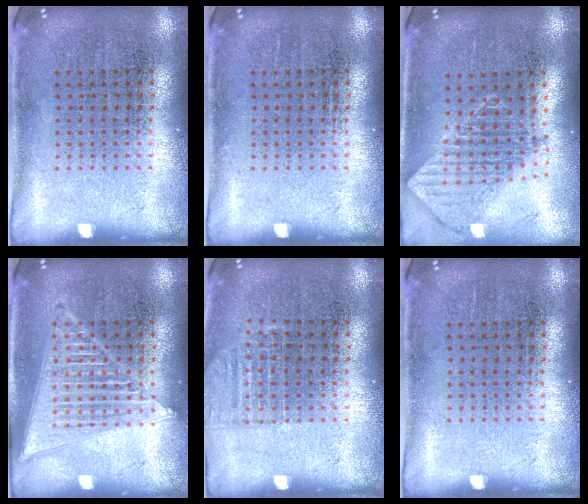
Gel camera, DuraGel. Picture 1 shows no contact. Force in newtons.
{"total": 0.0}
{"total": 1.2, "press": 1.1, "slide": 0.6}
{"total": 2.0, "press": 2.0, "slide": 0.2}
{"total": 0.9, "press": 0.8, "slide": 0.3}
{"total": 0.0}